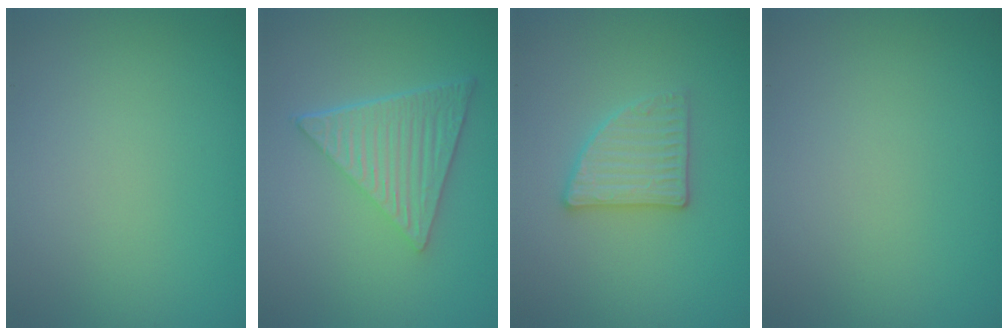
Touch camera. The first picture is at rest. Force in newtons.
{"total": 6.6, "press": 4.3, "slide": 5.0}
{"total": 2.8, "press": 2.7, "slide": 0.5}
{"total": 0.0}